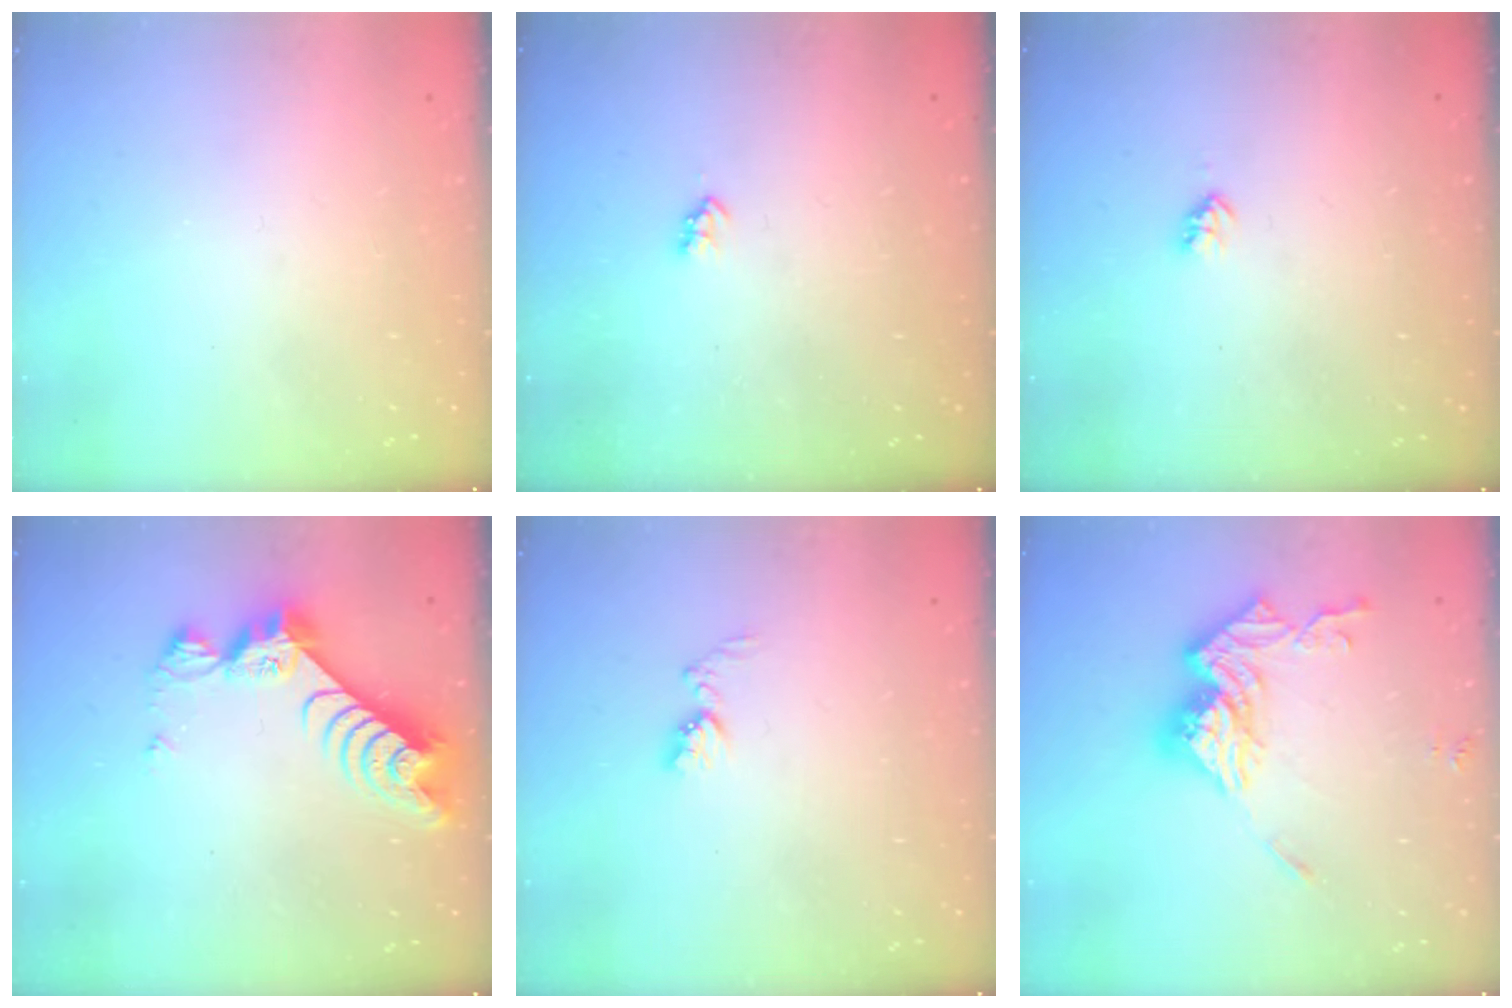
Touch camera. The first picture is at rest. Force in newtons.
{"total": 2.5, "press": 2.5, "slide": 0.4}
{"total": 3.0, "press": 2.9, "slide": 0.4}
{"total": 9.9, "press": 9.8, "slide": 1.0}
{"total": 5.6, "press": 5.5, "slide": 0.5}
{"total": 15.8, "press": 15.7, "slide": 1.4}